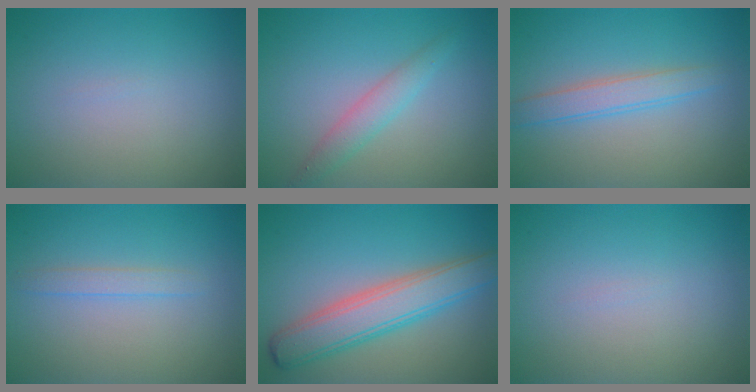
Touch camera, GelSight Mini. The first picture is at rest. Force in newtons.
{"total": 2.2, "press": 2.2, "slide": 0.0}
{"total": 2.5, "press": 2.5, "slide": 0.0}
{"total": 1.2, "press": 1.2, "slide": 0.2}
{"total": 5.7, "press": 5.7, "slide": 0.3}
{"total": 0.0}